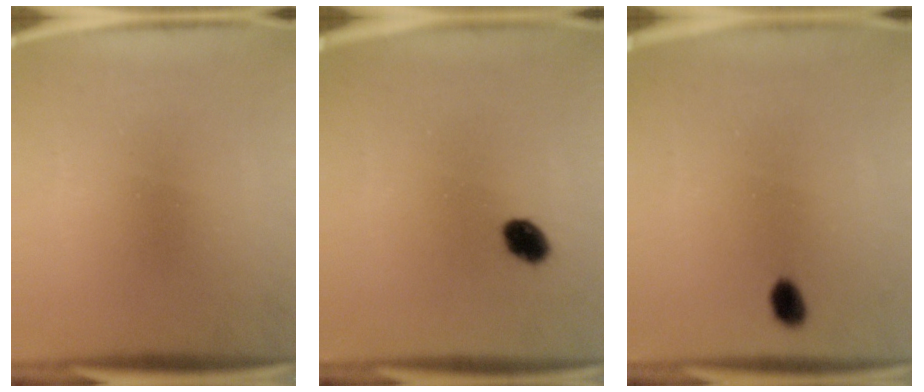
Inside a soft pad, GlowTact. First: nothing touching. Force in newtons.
{"total": 4.3}
{"total": 2.7}